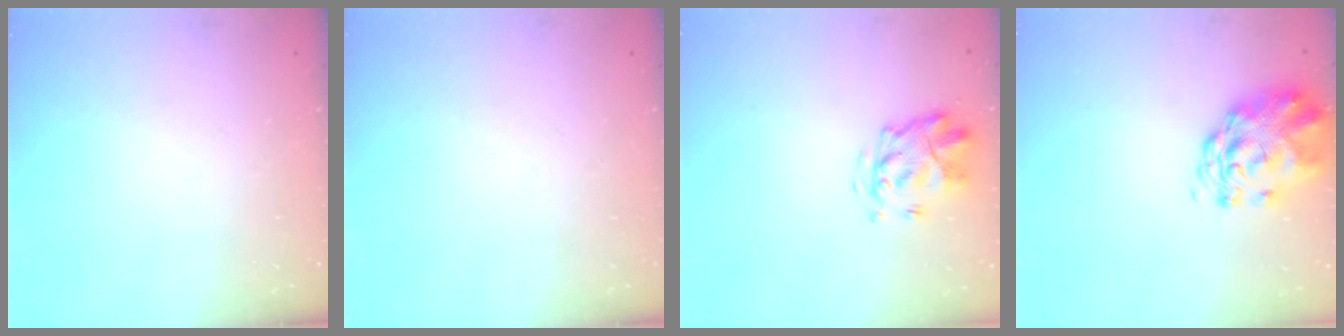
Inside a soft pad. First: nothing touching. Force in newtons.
{"total": 0.0}
{"total": 3.9, "press": 3.5, "slide": 1.7}
{"total": 2.8, "press": 2.5, "slide": 1.1}